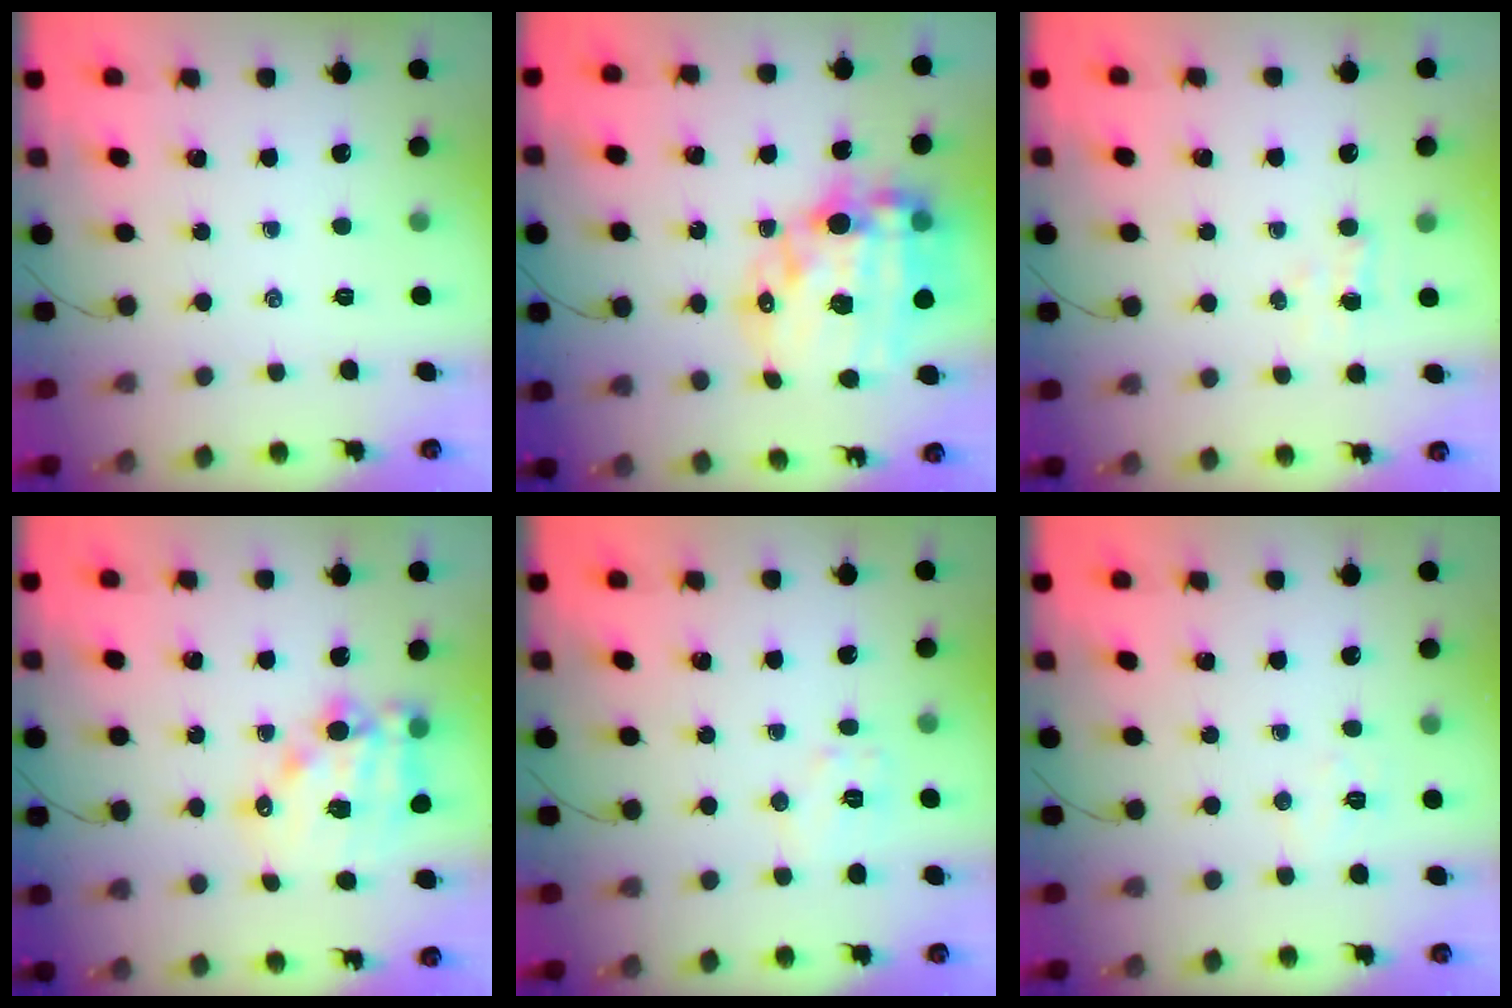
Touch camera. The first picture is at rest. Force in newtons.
{"total": 25.0, "press": 24.4, "slide": 5.6}
{"total": 2.5, "press": 2.3, "slide": 0.8}
{"total": 13.2, "press": 12.9, "slide": 3.1}
{"total": 6.1, "press": 6.0, "slide": 0.8}
{"total": 4.8, "press": 4.7, "slide": 0.8}